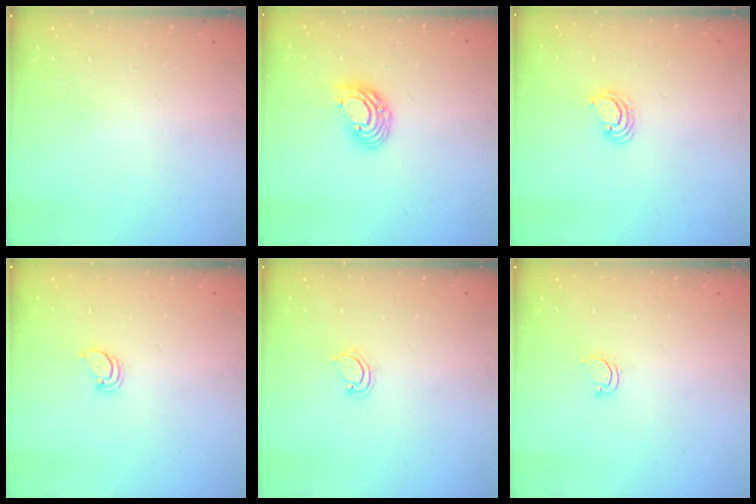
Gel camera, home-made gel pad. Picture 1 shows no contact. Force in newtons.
{"total": 9.8, "press": 9.7, "slide": 1.7}
{"total": 4.0, "press": 3.9, "slide": 0.3}
{"total": 2.0, "press": 2.0, "slide": 0.2}
{"total": 3.6, "press": 3.6, "slide": 0.3}
{"total": 3.0, "press": 3.0, "slide": 0.2}